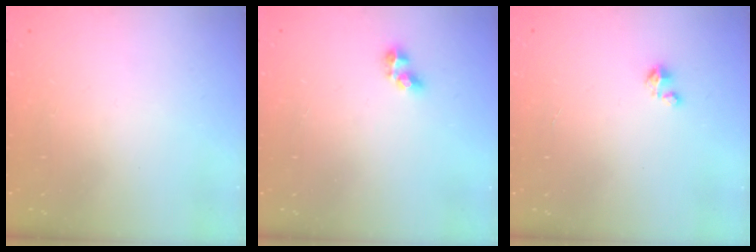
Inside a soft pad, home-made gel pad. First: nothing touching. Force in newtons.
{"total": 3.3, "press": 3.3, "slide": 0.2}
{"total": 1.8, "press": 1.8, "slide": 0.1}